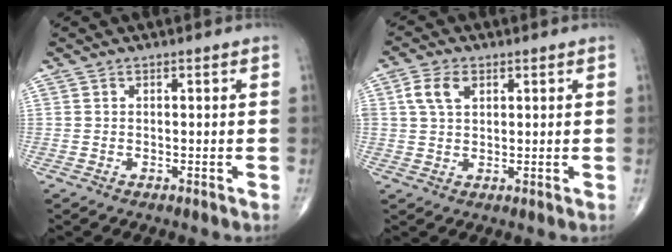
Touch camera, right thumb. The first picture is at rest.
{"total": 5.2, "force": [1.9, 3.1, 3.6], "torque": [-0.074, 0.005, 0.036]}